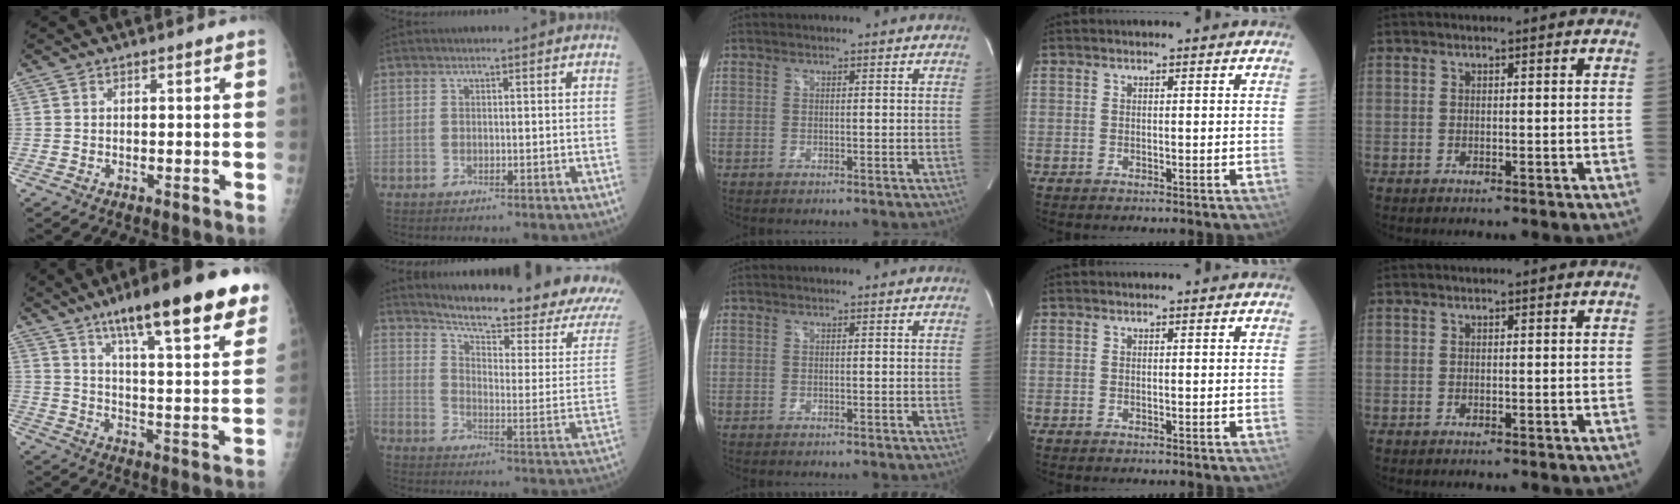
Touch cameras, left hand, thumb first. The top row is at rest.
{"thumb": {"total": 23.9, "force": [15.2, 5.0, 17.7], "torque": [-0.231, -0.045, 0.225]}, "index": {"total": 20.4, "force": [18.7, 0.6, 8.3], "torque": [-0.130, -0.078, 0.240]}}